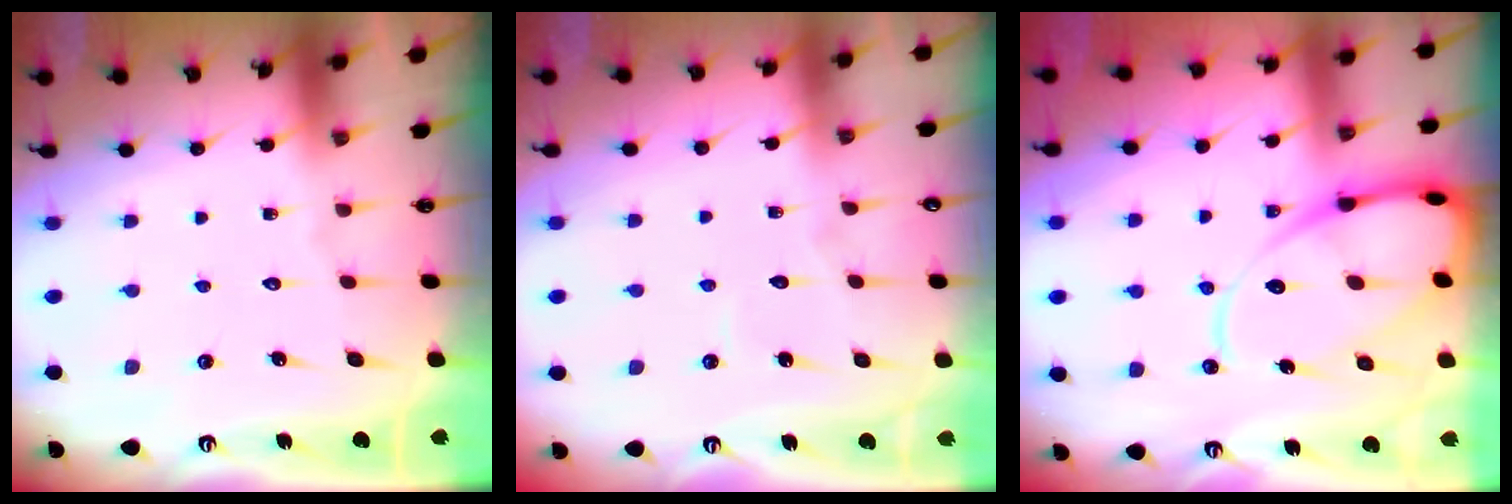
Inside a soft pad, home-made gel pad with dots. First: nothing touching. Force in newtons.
{"total": 2.5, "press": 2.5, "slide": 0.1}
{"total": 15.5, "press": 15.4, "slide": 1.6}